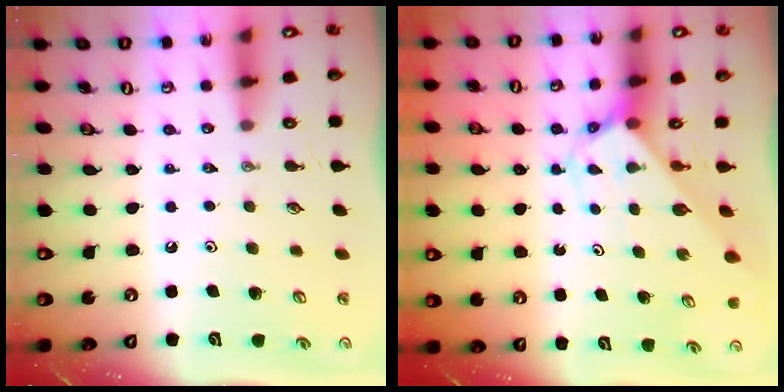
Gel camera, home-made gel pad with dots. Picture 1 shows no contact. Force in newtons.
{"total": 2.8, "press": 2.8, "slide": 0.2}